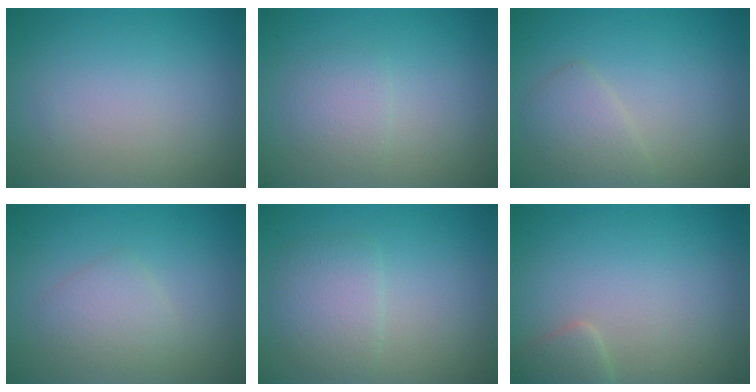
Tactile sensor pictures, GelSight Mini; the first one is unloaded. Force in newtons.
{"total": 2.9, "press": 2.9, "slide": 0.2}
{"total": 2.1, "press": 2.1, "slide": 0.1}
{"total": 2.2, "press": 2.2, "slide": 0.1}
{"total": 2.9, "press": 2.9, "slide": 0.1}
{"total": 1.6, "press": 1.6, "slide": 0.1}